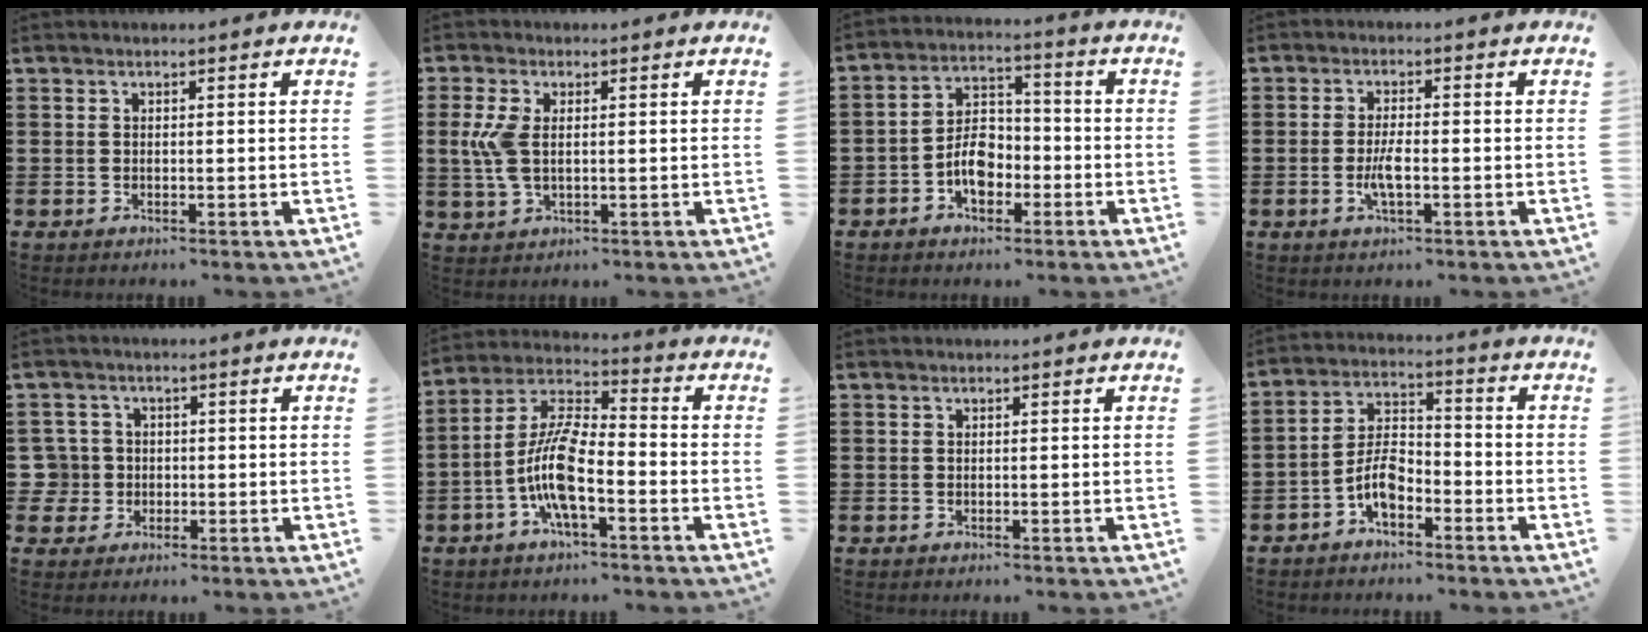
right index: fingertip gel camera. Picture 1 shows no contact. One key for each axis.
{"total": 5.4, "fx": 0.4, "fy": 2.7, "fz": 4.6, "tx": -0.121, "ty": -0.002, "tz": -0.001}
{"total": 6.2, "fx": -2.3, "fy": 4.2, "fz": 4.0, "tx": -0.071, "ty": 0.008, "tz": -0.044}
{"total": 3.4, "fx": -1.0, "fy": 0.8, "fz": 3.2, "tx": -0.068, "ty": -0.004, "tz": -0.021}
{"total": 4.2, "fx": -0.5, "fy": 4.1, "fz": 0.8, "tx": -0.048, "ty": 0.005, "tz": -0.014}
{"total": 10.1, "fx": -3.8, "fy": 3.1, "fz": 8.8, "tx": -0.210, "ty": -0.008, "tz": -0.079}
{"total": 0.0}
{"total": 6.2, "fx": -3.2, "fy": 3.0, "fz": 4.4, "tx": -0.103, "ty": 0.006, "tz": -0.068}